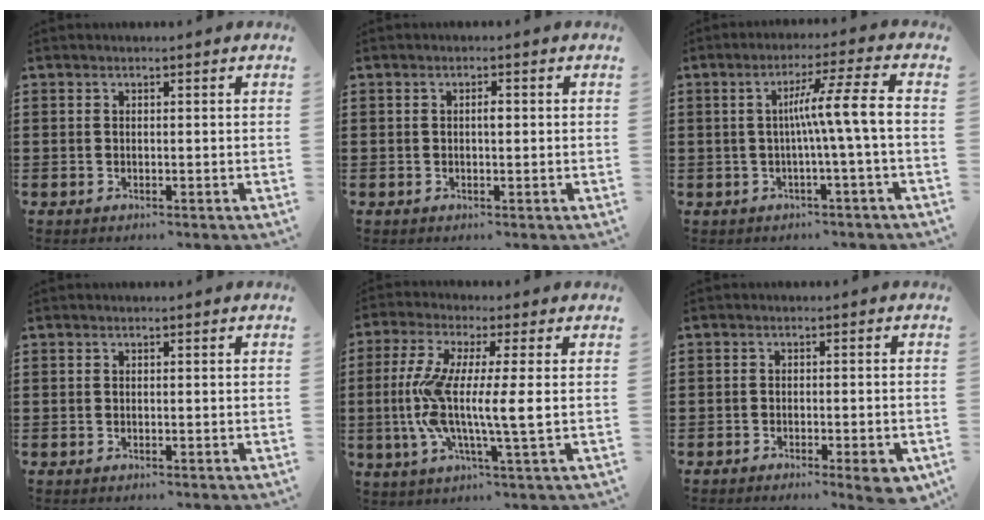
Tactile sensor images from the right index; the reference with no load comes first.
{"total": 1.3, "force": [0.1, 0.5, 1.3], "torque": [-0.025, 0.001, 0.000]}
{"total": 7.7, "force": [-0.6, -0.9, 7.6], "torque": [-0.139, -0.002, -0.021]}
{"total": 0.0}
{"total": 9.8, "force": [-0.4, 0.8, 9.8], "torque": [-0.212, -0.017, -0.017]}
{"total": 3.0, "force": [-2.1, 0.4, 2.1], "torque": [-0.032, -0.002, -0.035]}